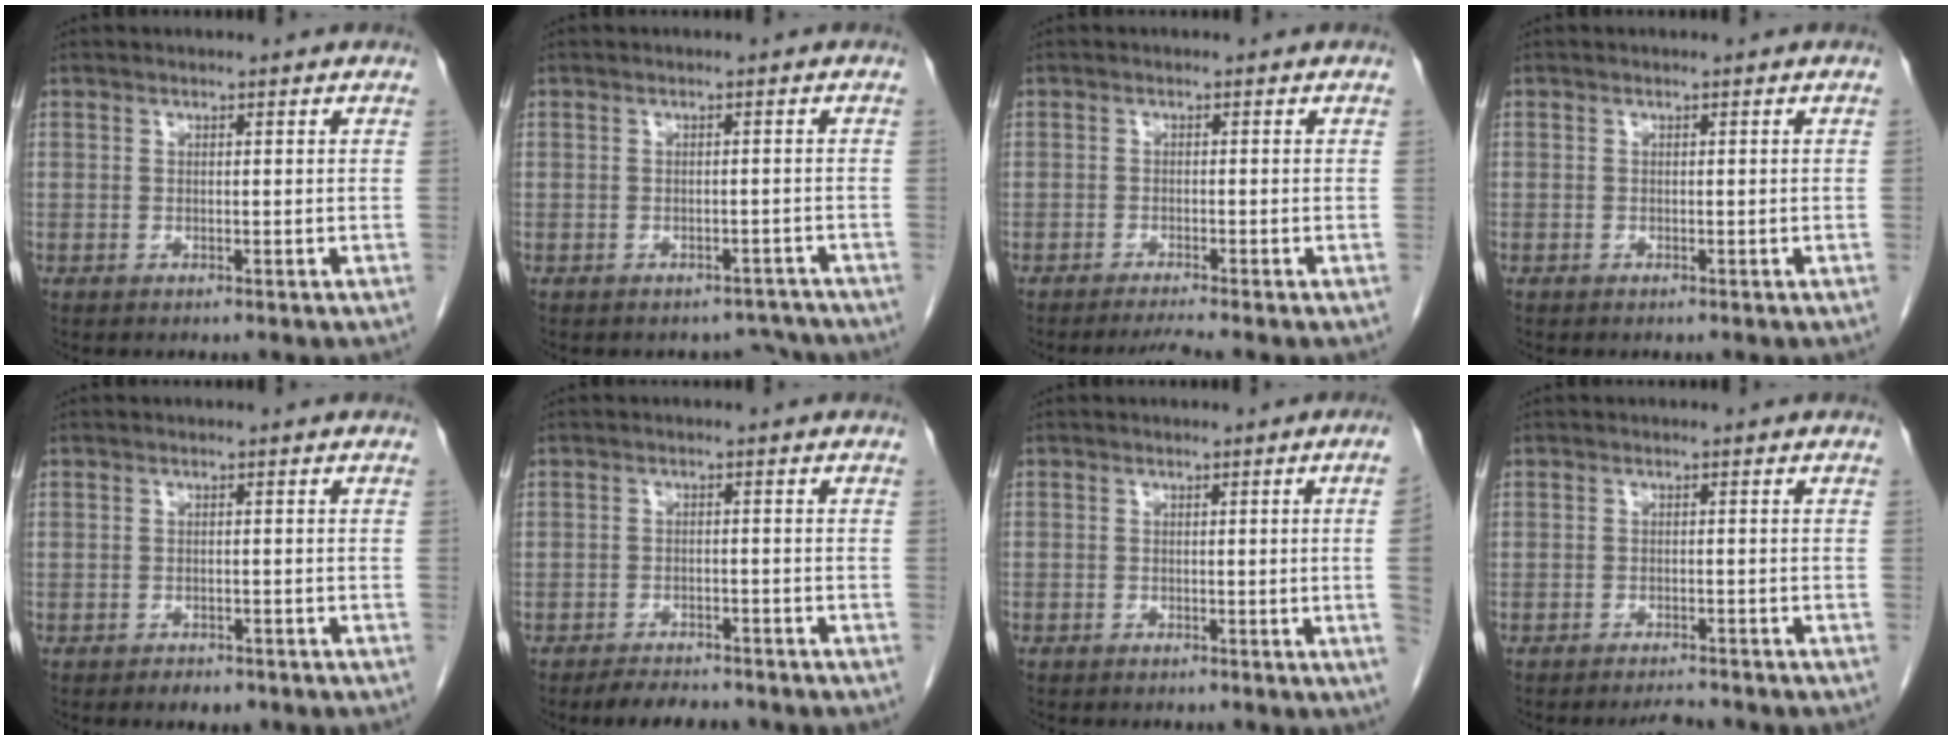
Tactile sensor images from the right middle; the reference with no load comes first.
{"total": 3.4, "force": [-3.0, 1.4, -0.6], "torque": [0.017, 0.013, -0.035]}
{"total": 2.6, "force": [-2.2, -1.0, 0.8], "torque": [-0.020, -0.011, -0.041]}
{"total": 0.0}
{"total": 2.1, "force": [-1.5, 1.1, 0.9], "torque": [-0.017, 0.000, -0.015]}
{"total": 4.5, "force": [-4.0, 1.5, 1.5], "torque": [-0.023, -0.005, -0.062]}
{"total": 3.3, "force": [-0.4, -1.2, 3.0], "torque": [-0.032, -0.004, -0.006]}
{"total": 2.6, "force": [-2.5, 0.8, 0.3], "torque": [-0.007, -0.003, -0.034]}